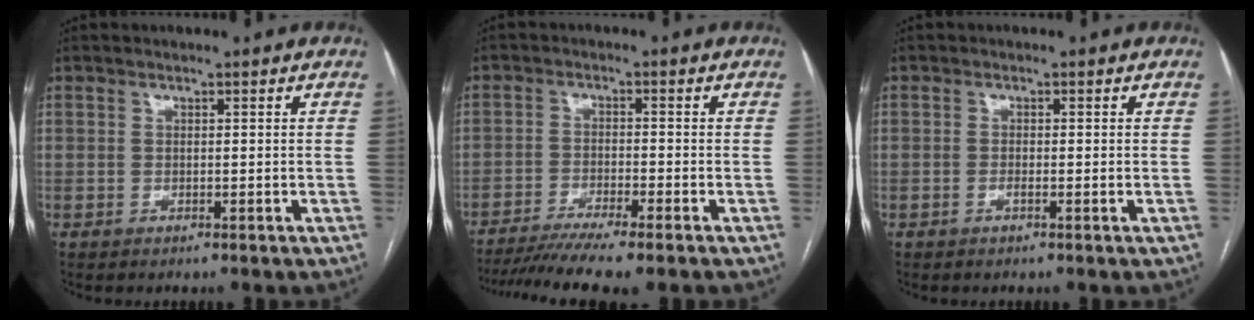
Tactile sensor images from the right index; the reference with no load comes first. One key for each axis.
{"total": 9.9, "fx": -8.2, "fy": -0.6, "fz": 5.6, "tx": -0.078, "ty": -0.022, "tz": -0.130}
{"total": 0.9, "fx": -0.3, "fy": 0.0, "fz": 0.8, "tx": -0.018, "ty": 0.002, "tz": -0.002}